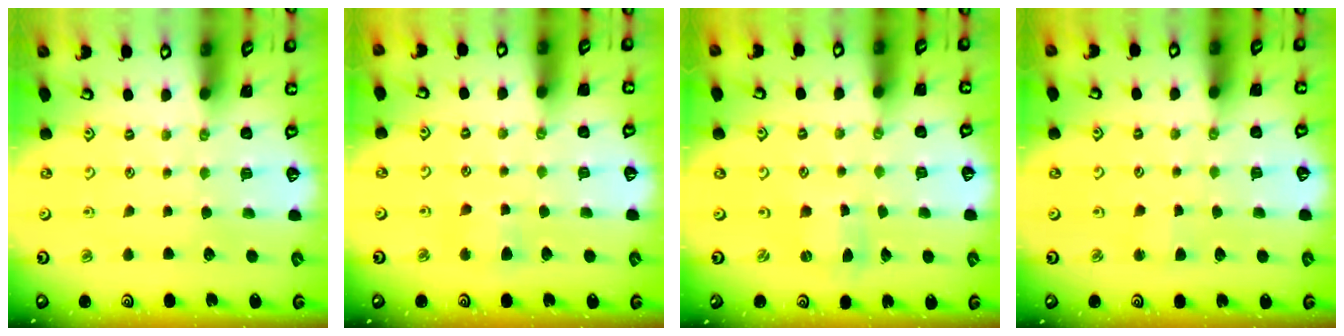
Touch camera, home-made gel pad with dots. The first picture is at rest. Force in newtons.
{"total": 3.3, "press": 3.2, "slide": 0.7}
{"total": 0.8, "press": 0.8, "slide": 0.1}
{"total": 1.9, "press": 1.9, "slide": 0.3}